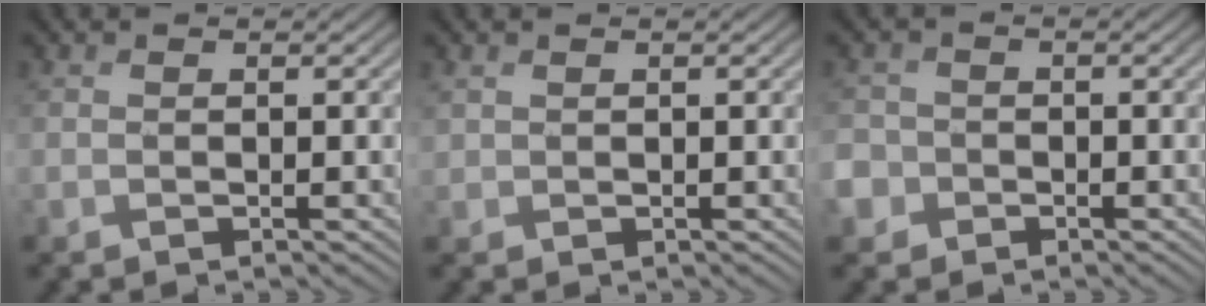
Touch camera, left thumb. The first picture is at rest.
{"total": 1.1, "force": [0.7, 0.8, 0.2], "torque": [-0.008, 0.000, 0.018]}
{"total": 3.7, "force": [-1.6, 3.2, 0.9], "torque": [-0.024, -0.005, -0.045]}